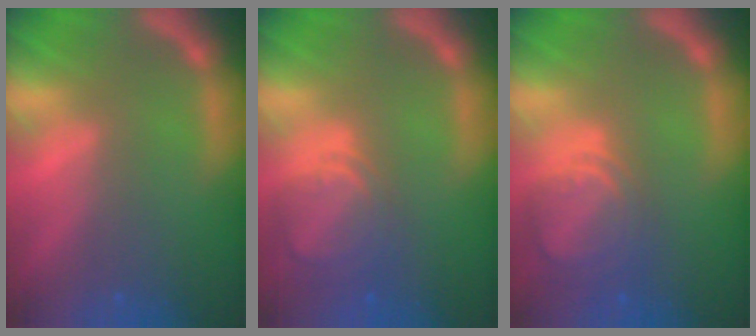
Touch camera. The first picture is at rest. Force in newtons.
{"total": 5.0}
{"total": 5.6}